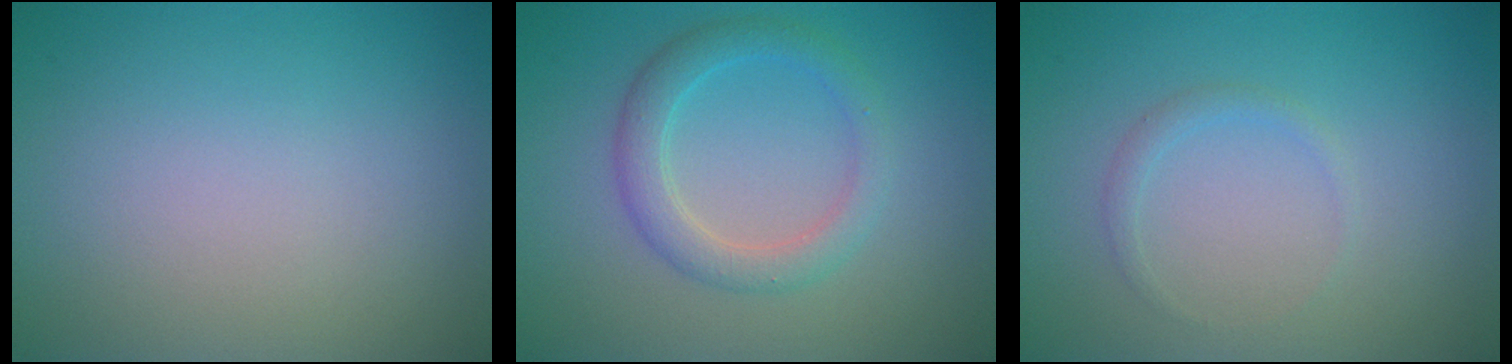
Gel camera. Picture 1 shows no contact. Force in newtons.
{"total": 3.1, "press": 3.1, "slide": 0.0}
{"total": 0.9, "press": 0.9, "slide": 0.1}